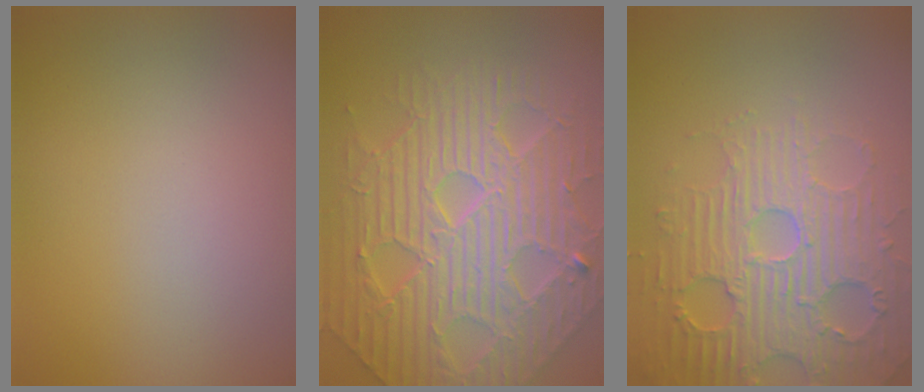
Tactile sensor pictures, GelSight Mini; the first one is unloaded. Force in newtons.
{"total": 8.4, "press": 6.9, "slide": 4.9}
{"total": 5.3, "press": 5.2, "slide": 1.2}